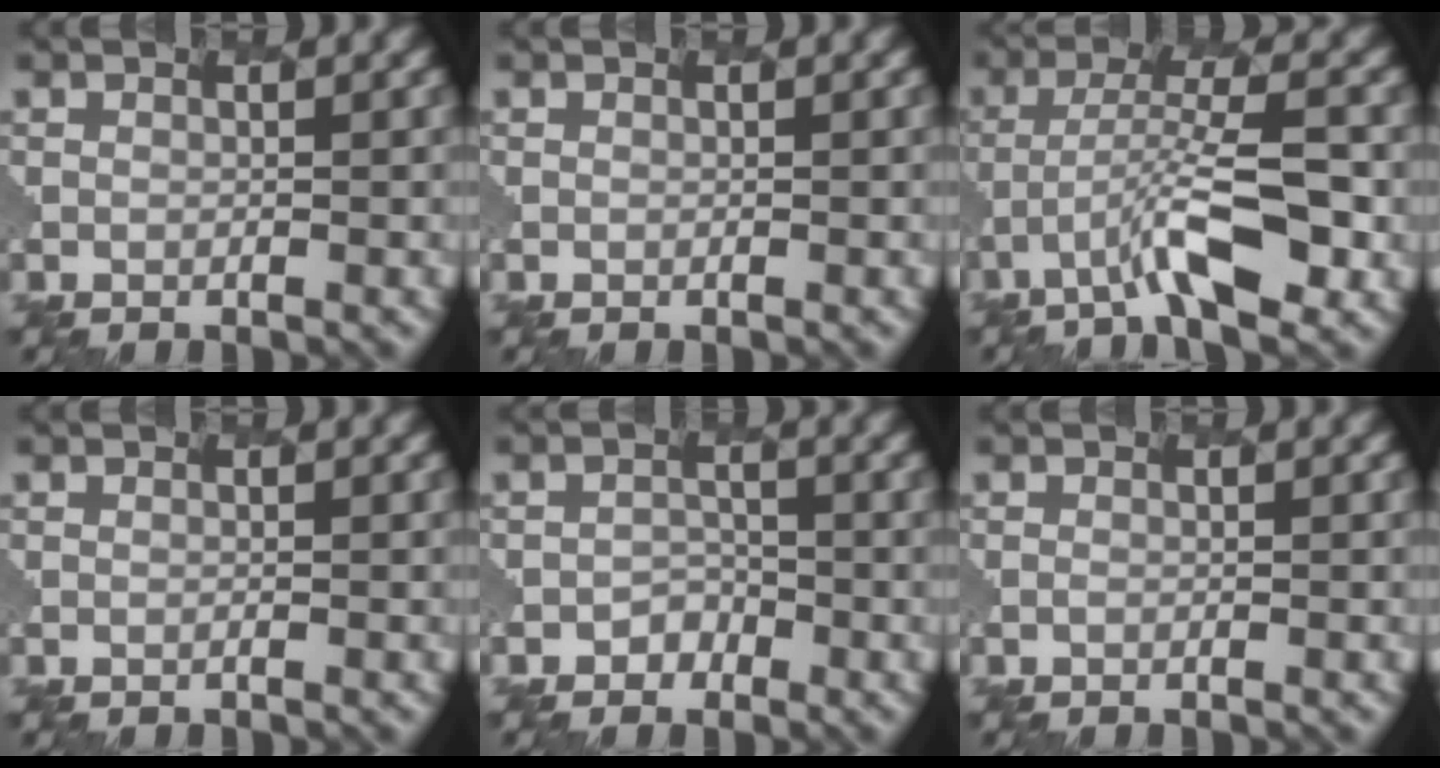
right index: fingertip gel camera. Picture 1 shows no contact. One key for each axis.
{"total": 0.0}
{"total": 5.8, "fx": -3.2, "fy": 1.1, "fz": 4.7, "tx": -0.101, "ty": 0.016, "tz": -0.062}
{"total": 0.0}
{"total": 1.5, "fx": -1.0, "fy": 0.9, "fz": -0.7, "tx": 0.004, "ty": 0.009, "tz": -0.020}
{"total": 0.0}